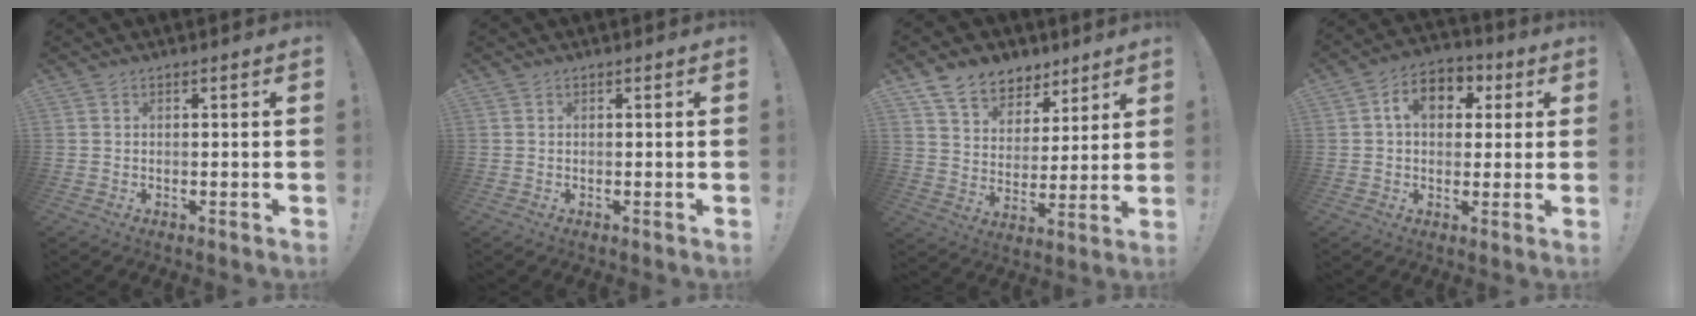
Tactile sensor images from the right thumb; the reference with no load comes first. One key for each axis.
{"total": 0.0}
{"total": 10.7, "fx": 8.0, "fy": 6.5, "fz": 2.6, "tx": -0.048, "ty": -0.059, "tz": 0.157}
{"total": 10.1, "fx": 2.9, "fy": 7.1, "fz": 6.6, "tx": -0.098, "ty": 0.004, "tz": 0.053}